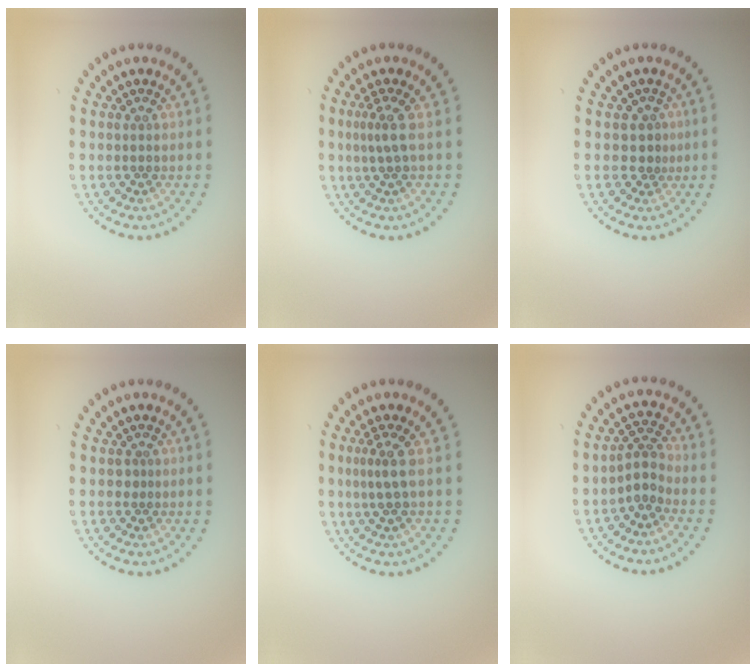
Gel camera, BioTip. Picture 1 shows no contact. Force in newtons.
{"total": 2.0, "press": 1.3, "slide": 1.5}
{"total": 1.6, "press": 1.2, "slide": 1.1}
{"total": 0.9, "press": 0.5, "slide": 0.7}
{"total": 2.3, "press": 1.6, "slide": 1.6}
{"total": 2.2, "press": 1.7, "slide": 1.3}